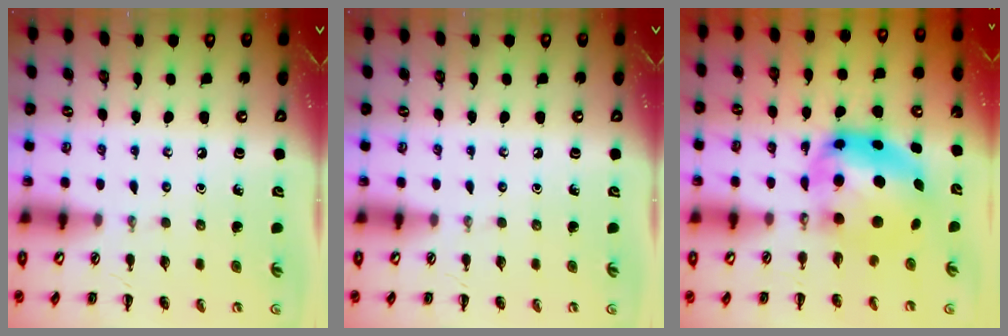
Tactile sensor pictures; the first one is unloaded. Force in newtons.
{"total": 0.0}
{"total": 7.5, "press": 7.3, "slide": 1.7}